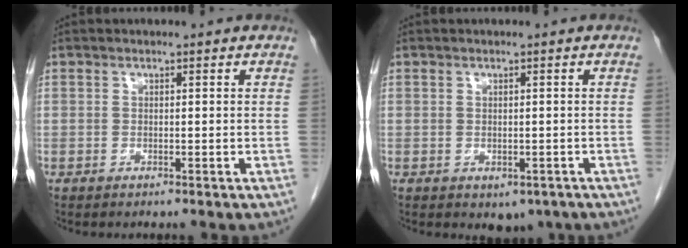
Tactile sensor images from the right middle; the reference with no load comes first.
{"total": 2.5, "force": [-1.3, 1.7, 1.4], "torque": [-0.010, -0.001, -0.004]}